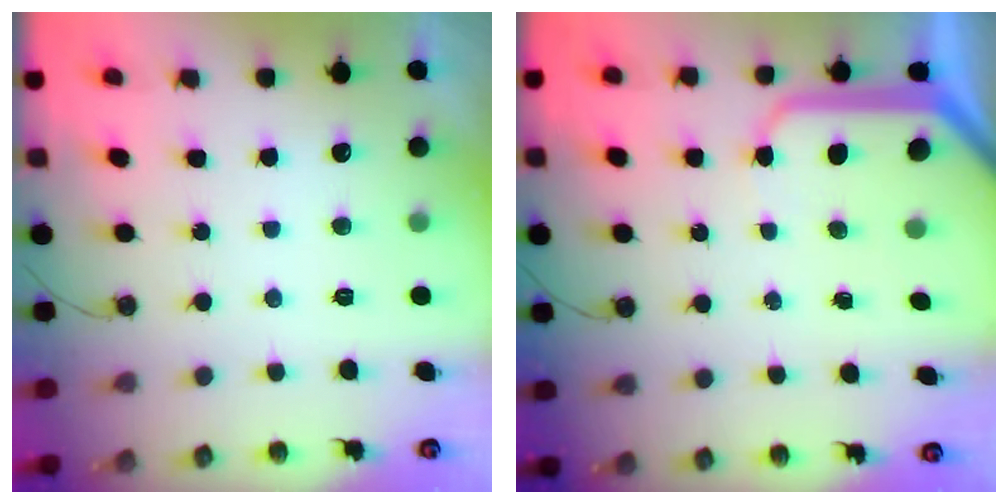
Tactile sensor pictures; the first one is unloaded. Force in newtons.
{"total": 9.0, "press": 9.0, "slide": 0.7}